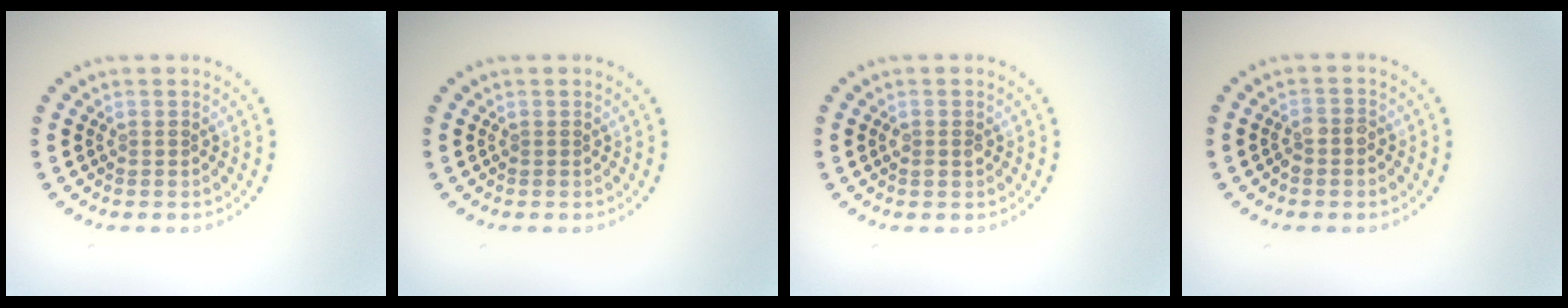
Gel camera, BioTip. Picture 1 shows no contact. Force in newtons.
{"total": 0.0}
{"total": 1.1, "press": 1.1, "slide": 0.2}
{"total": 1.7, "press": 1.6, "slide": 0.7}